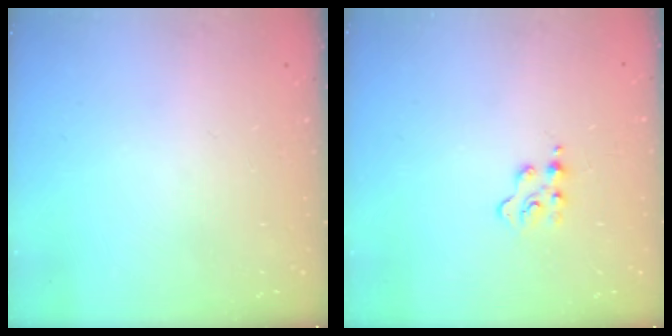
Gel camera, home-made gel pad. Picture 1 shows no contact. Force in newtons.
{"total": 3.1, "press": 3.0, "slide": 0.4}